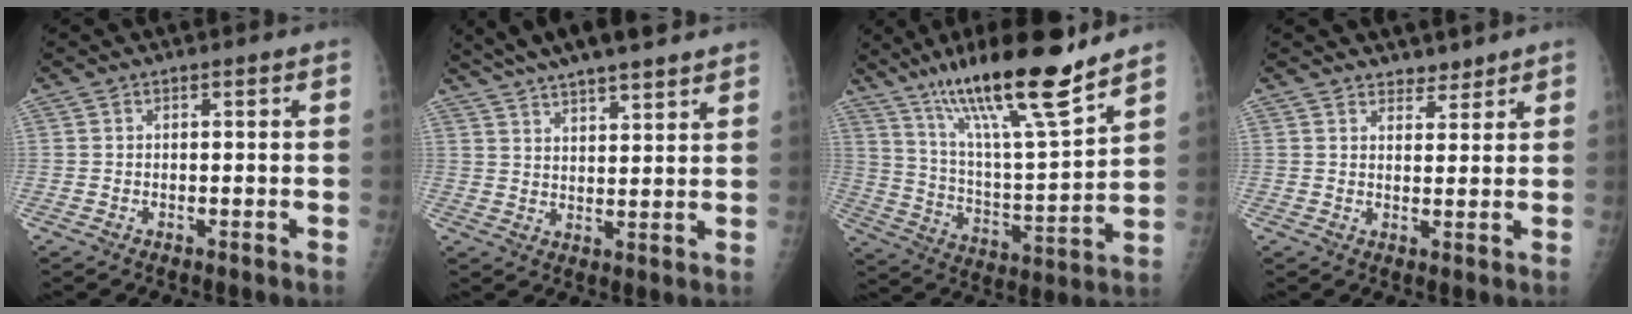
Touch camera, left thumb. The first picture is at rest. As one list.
[{"total": 14.4, "force": [11.7, 2.9, 7.8], "torque": [-0.117, -0.013, 0.187]}, {"total": 21.0, "force": [15.2, 2.4, 14.4], "torque": [-0.227, -0.073, 0.266]}, {"total": 2.8, "force": [2.5, 1.2, 0.3], "torque": [0.013, -0.018, 0.036]}]